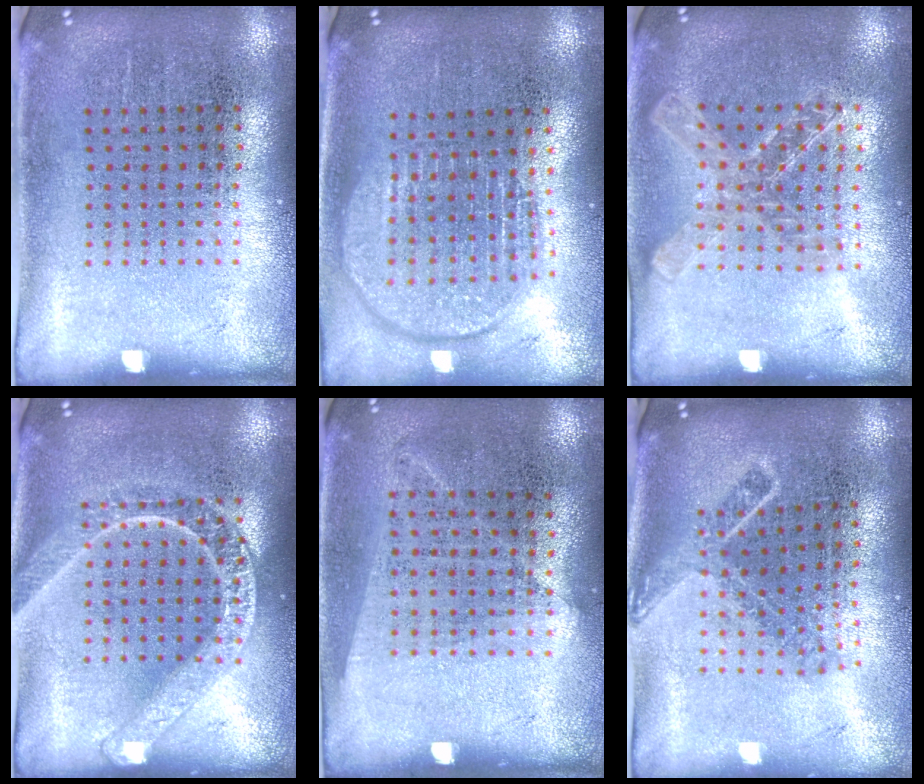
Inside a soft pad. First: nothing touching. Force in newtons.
{"total": 1.8, "press": 1.5, "slide": 1.0}
{"total": 1.5, "press": 1.3, "slide": 0.6}
{"total": 3.0, "press": 2.9, "slide": 0.4}
{"total": 1.1, "press": 1.0, "slide": 0.5}
{"total": 1.7, "press": 1.3, "slide": 1.2}